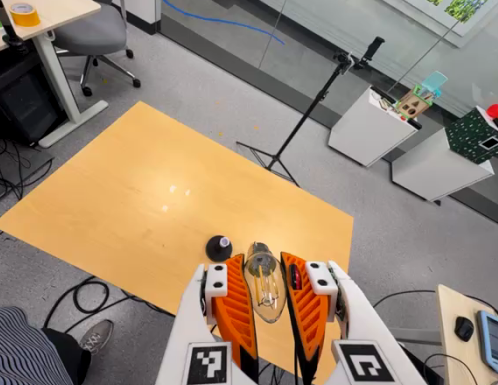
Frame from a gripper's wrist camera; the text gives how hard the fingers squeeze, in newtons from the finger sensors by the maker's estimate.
{"total": 23.7, "left": 25.9, "right": 21.5}